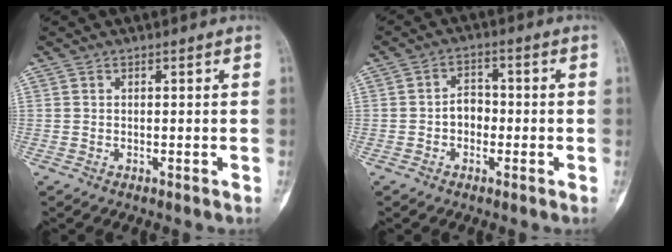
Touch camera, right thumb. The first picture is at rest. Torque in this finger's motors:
{"motor_torque": [0.61, 0.36, 0.24, -0.30, -0.03]}